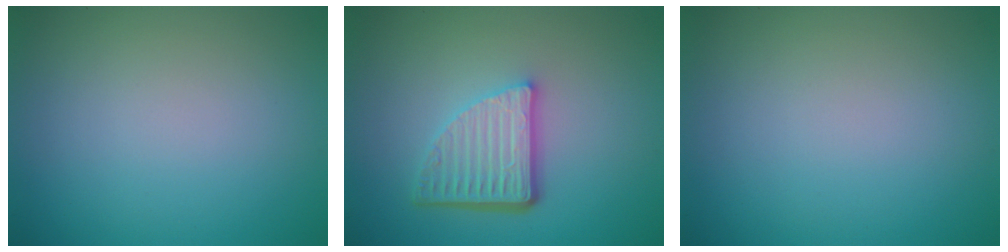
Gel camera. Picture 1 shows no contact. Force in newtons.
{"total": 5.1, "press": 3.6, "slide": 3.7}
{"total": 0.0}